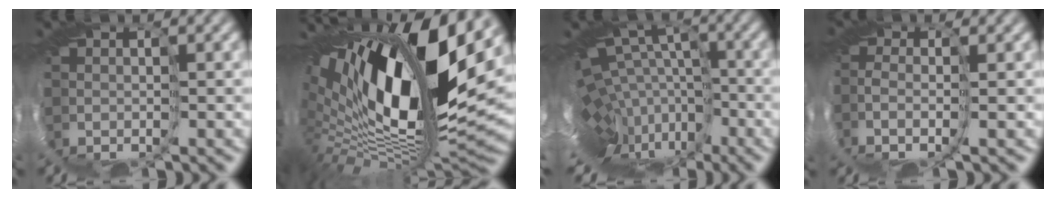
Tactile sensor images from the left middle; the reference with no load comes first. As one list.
[{"total": 14.5, "force": [5.5, 5.3, 12.3], "torque": [-0.240, 0.004, 0.089]}, {"total": 11.7, "force": [-6.5, 7.0, 6.7], "torque": [-0.122, 0.003, -0.069]}, {"total": 2.3, "force": [-1.4, -0.1, 1.9], "torque": [-0.078, -0.002, -0.045]}]